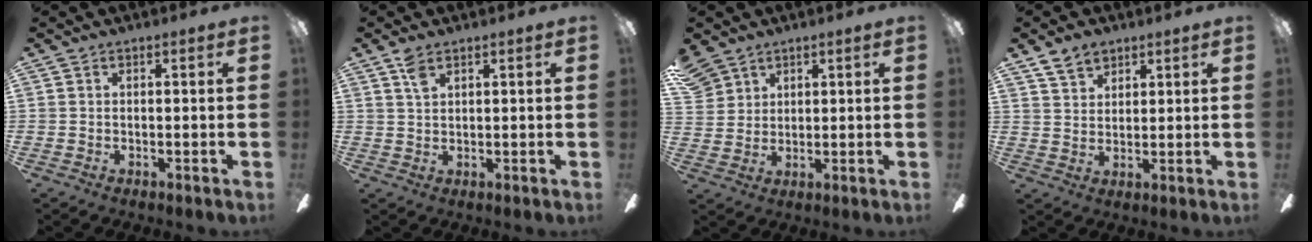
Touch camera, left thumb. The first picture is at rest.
{"total": 2.9, "force": [2.0, 1.2, 1.8], "torque": [-0.042, 0.001, 0.036]}
{"total": 5.5, "force": [4.2, 3.5, 0.9], "torque": [-0.035, -0.010, 0.083]}
{"total": 6.1, "force": [4.5, 3.6, 2.1], "torque": [-0.041, -0.011, 0.083]}